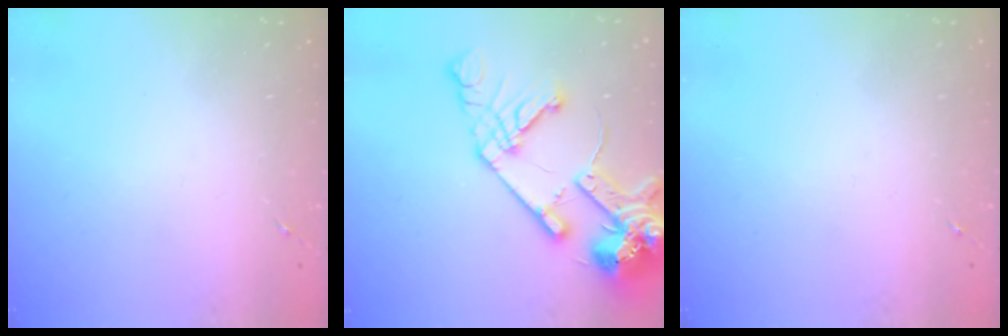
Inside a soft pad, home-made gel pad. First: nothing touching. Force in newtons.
{"total": 20.4, "press": 20.2, "slide": 2.9}
{"total": 0.0}